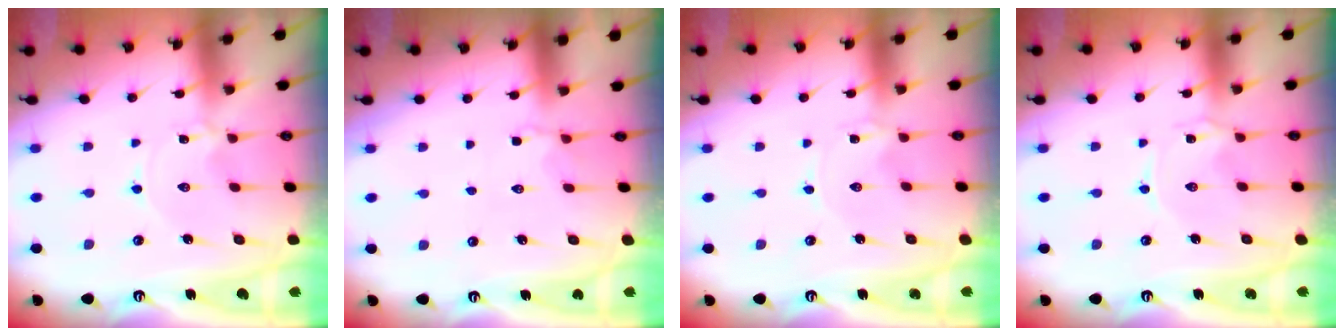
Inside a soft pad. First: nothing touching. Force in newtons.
{"total": 2.7, "press": 2.3, "slide": 1.4}
{"total": 0.0}
{"total": 0.6, "press": 0.6, "slide": 0.2}